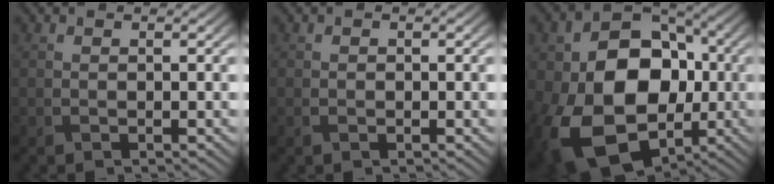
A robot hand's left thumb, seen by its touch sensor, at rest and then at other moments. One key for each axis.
{"total": 0.7, "fx": -0.3, "fy": 0.5, "fz": 0.4, "tx": -0.007, "ty": -0.003, "tz": -0.005}
{"total": 19.5, "fx": -3.8, "fy": 14.2, "fz": 12.8, "tx": -0.241, "ty": -0.037, "tz": -0.046}